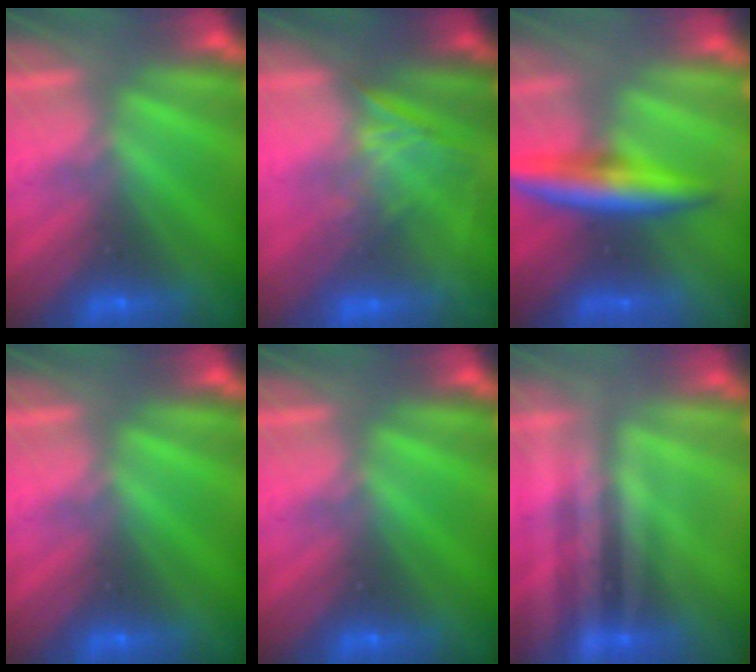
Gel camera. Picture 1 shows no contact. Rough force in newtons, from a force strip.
{"total": 1.1}
{"total": 7.3}
{"total": 0.0}
{"total": 0.0}
{"total": 2.2}